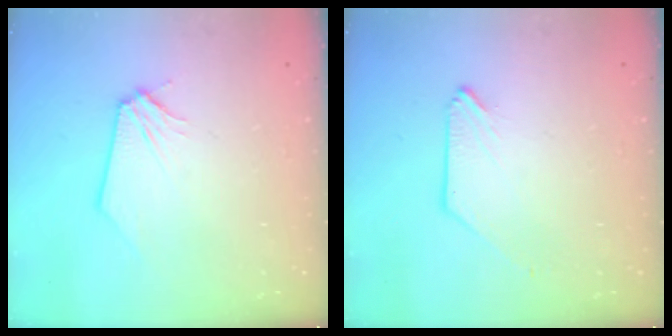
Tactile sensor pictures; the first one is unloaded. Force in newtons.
{"total": 0.0}